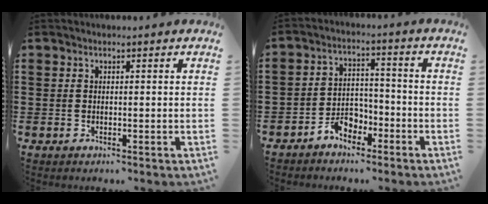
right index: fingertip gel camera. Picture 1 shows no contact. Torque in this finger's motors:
{"motor_torque": [1.29, 0.85, 0.33, 0.07]}